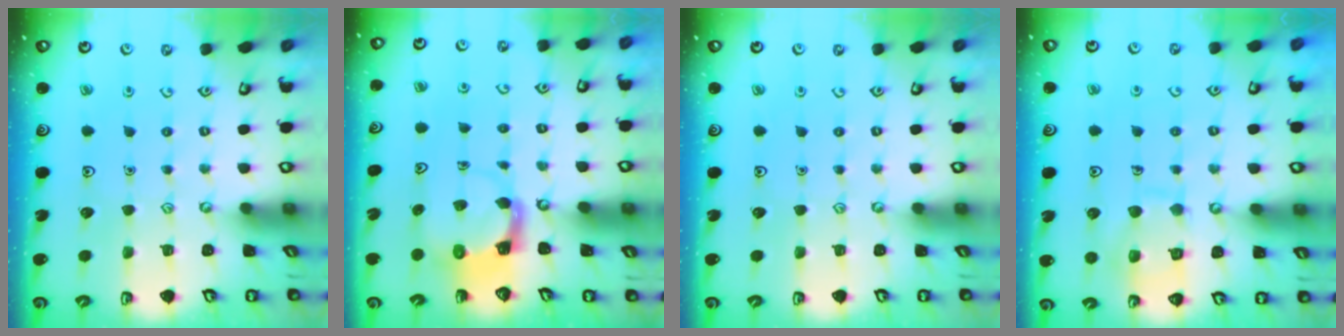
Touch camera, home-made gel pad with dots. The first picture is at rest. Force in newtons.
{"total": 3.5, "press": 3.5, "slide": 0.4}
{"total": 0.0}
{"total": 11.3, "press": 11.3, "slide": 1.0}